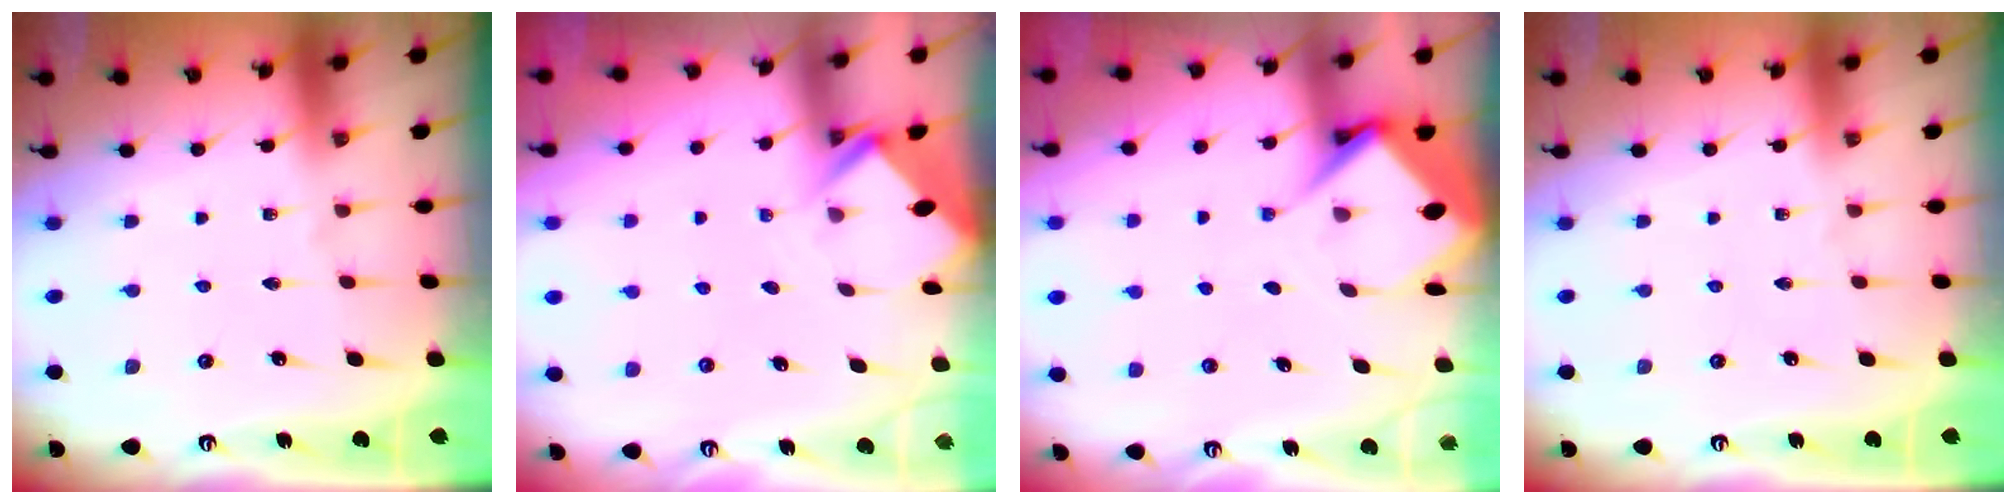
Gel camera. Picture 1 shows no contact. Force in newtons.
{"total": 2.5, "press": 2.5, "slide": 0.2}
{"total": 6.7, "press": 6.6, "slide": 0.7}
{"total": 0.0}